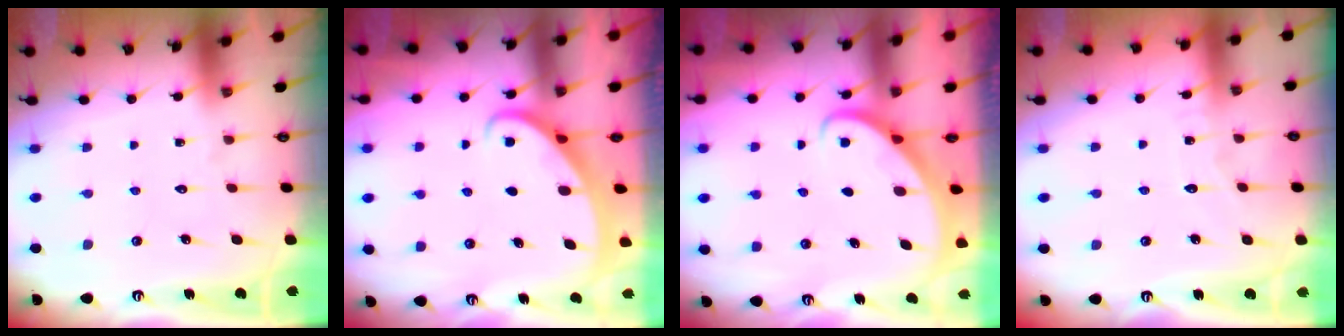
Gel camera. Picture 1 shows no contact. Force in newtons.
{"total": 2.3, "press": 2.3, "slide": 0.2}
{"total": 2.7, "press": 2.7, "slide": 0.2}
{"total": 3.8, "press": 3.8, "slide": 0.1}